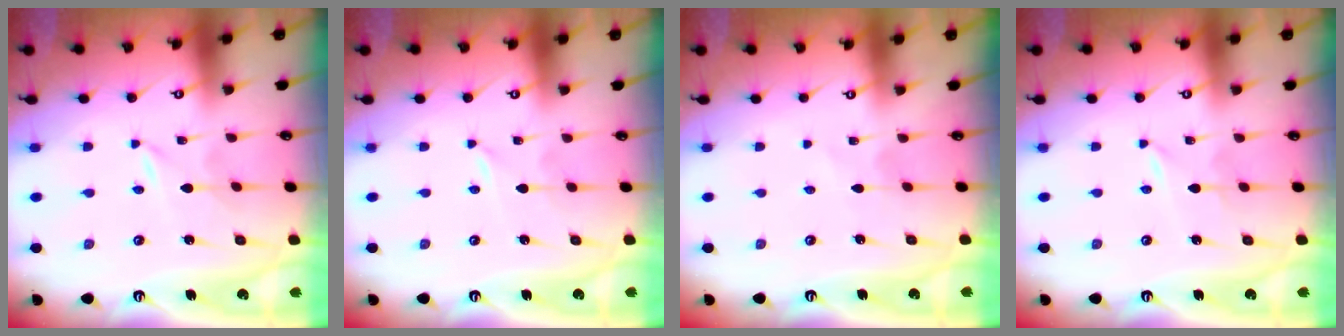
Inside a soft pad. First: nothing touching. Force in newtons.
{"total": 0.0}
{"total": 1.1, "press": 1.1, "slide": 0.1}
{"total": 2.0, "press": 2.0, "slide": 0.3}